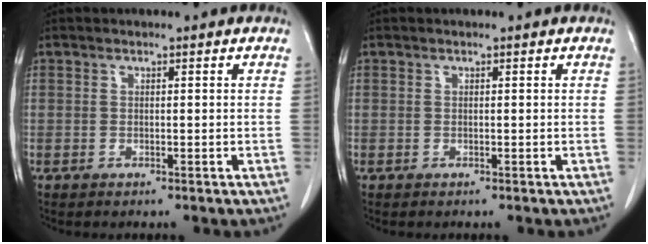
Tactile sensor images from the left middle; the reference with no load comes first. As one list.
[{"total": 0.0}]